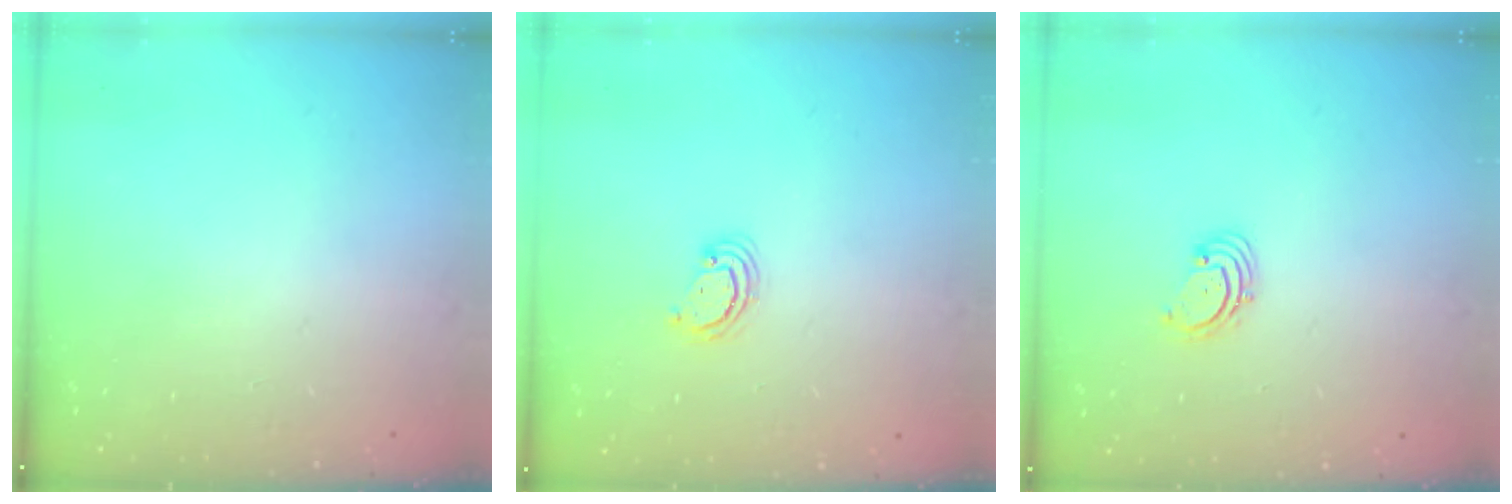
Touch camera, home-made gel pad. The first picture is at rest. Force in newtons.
{"total": 2.5, "press": 2.5, "slide": 0.3}
{"total": 1.6, "press": 1.6, "slide": 0.2}